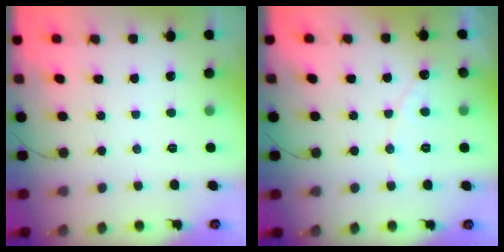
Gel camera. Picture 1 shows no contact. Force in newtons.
{"total": 4.5, "press": 4.5, "slide": 0.2}